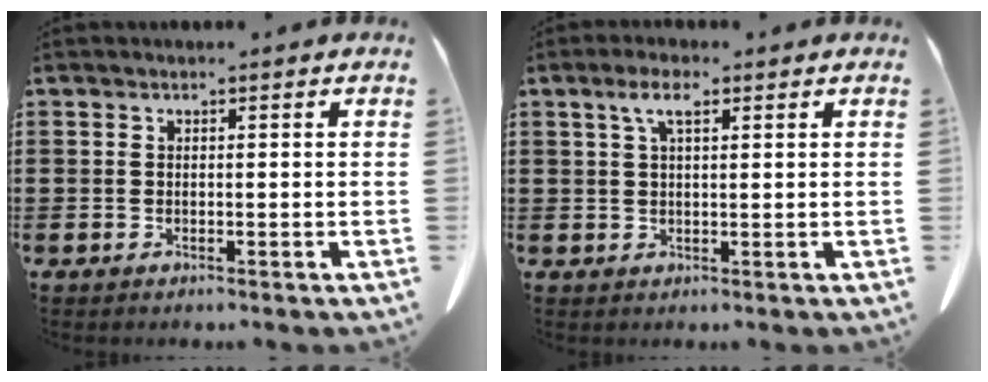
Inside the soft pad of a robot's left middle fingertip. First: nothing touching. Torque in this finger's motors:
{"motor_torque": [0.28, -0.02, 0.00, -0.02]}